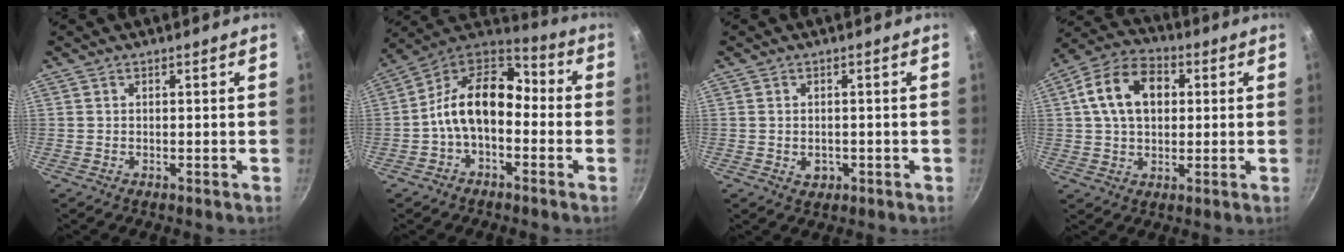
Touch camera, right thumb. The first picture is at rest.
{"total": 14.7, "force": [-2.1, 9.6, 11.0], "torque": [-0.167, 0.054, -0.060]}
{"total": 2.5, "force": [-0.6, 2.0, 1.4], "torque": [-0.020, 0.001, -0.005]}
{"total": 13.3, "force": [2.7, 9.2, 9.2], "torque": [-0.139, 0.018, 0.032]}